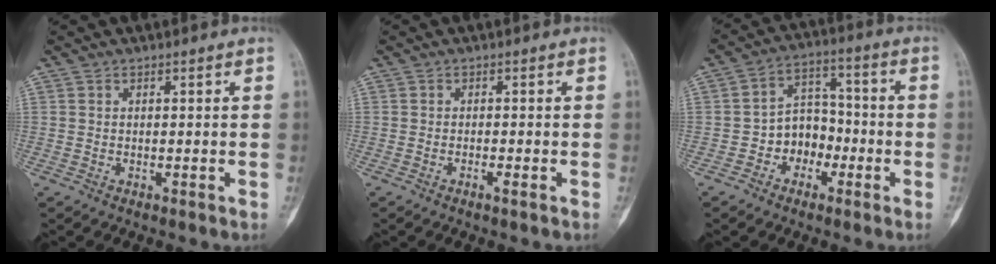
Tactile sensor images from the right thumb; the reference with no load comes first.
{"total": 1.1, "force": [-0.6, 0.0, 0.9], "torque": [-0.018, 0.002, -0.012]}
{"total": 8.3, "force": [-2.9, 6.6, 4.1], "torque": [-0.022, 0.044, -0.059]}